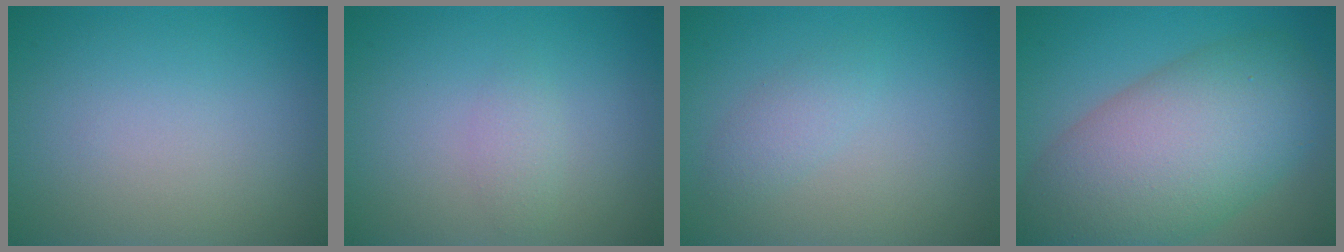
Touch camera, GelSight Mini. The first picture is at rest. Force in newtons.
{"total": 1.2, "press": 1.2, "slide": 0.0}
{"total": 1.5, "press": 1.5, "slide": 0.1}
{"total": 11.8, "press": 11.8, "slide": 0.5}